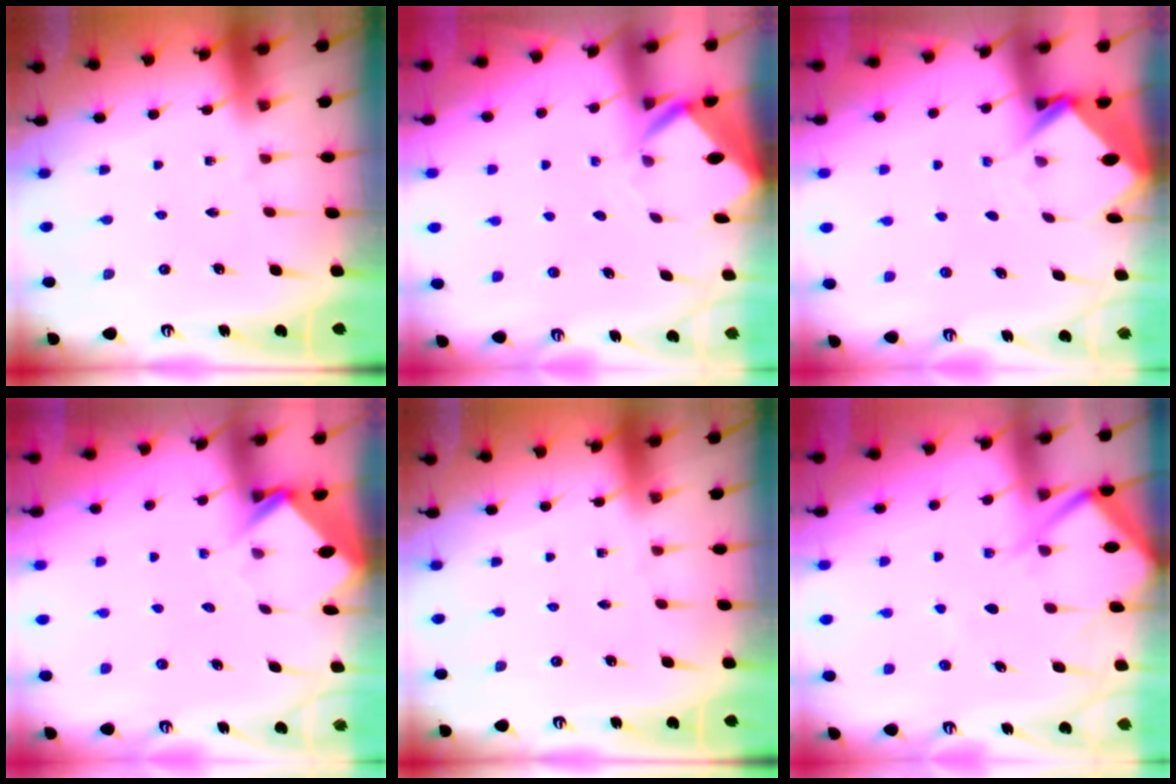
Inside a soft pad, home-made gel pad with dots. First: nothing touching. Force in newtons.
{"total": 3.4, "press": 3.4, "slide": 0.1}
{"total": 3.5, "press": 3.5, "slide": 0.3}
{"total": 3.9, "press": 3.9, "slide": 0.2}
{"total": 0.0}
{"total": 9.0, "press": 9.0, "slide": 0.9}